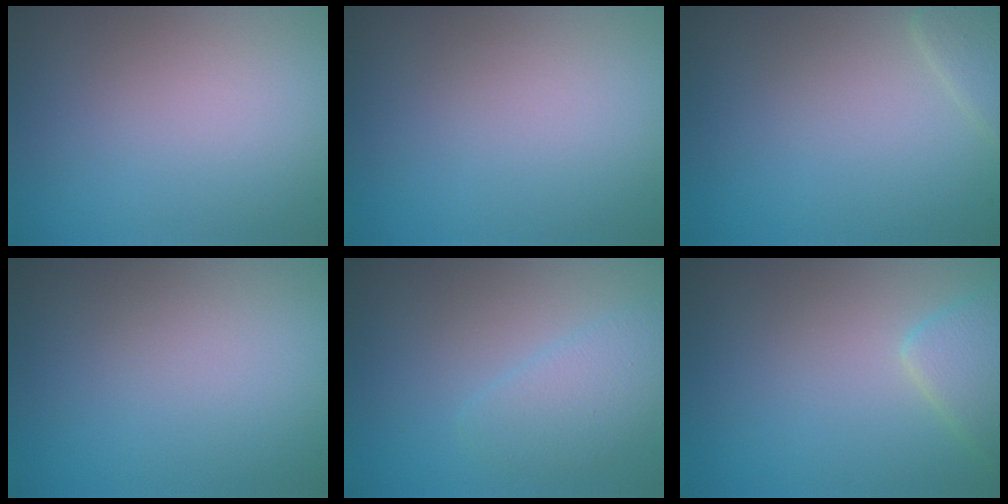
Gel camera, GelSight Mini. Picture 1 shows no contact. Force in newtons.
{"total": 0.0}
{"total": 1.4, "press": 1.4, "slide": 0.1}
{"total": 0.0}
{"total": 2.4, "press": 2.4, "slide": 0.1}
{"total": 2.7, "press": 2.7, "slide": 0.2}